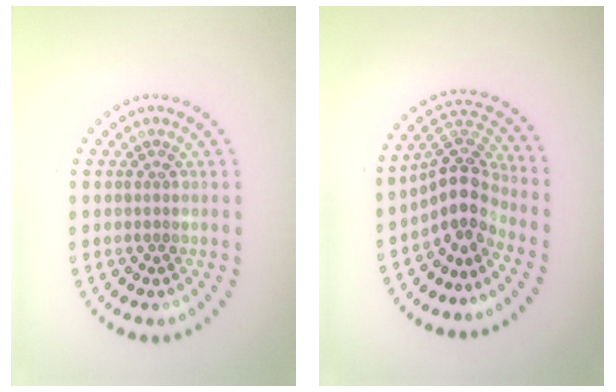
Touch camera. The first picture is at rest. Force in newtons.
{"total": 4.0, "press": 2.9, "slide": 2.7}